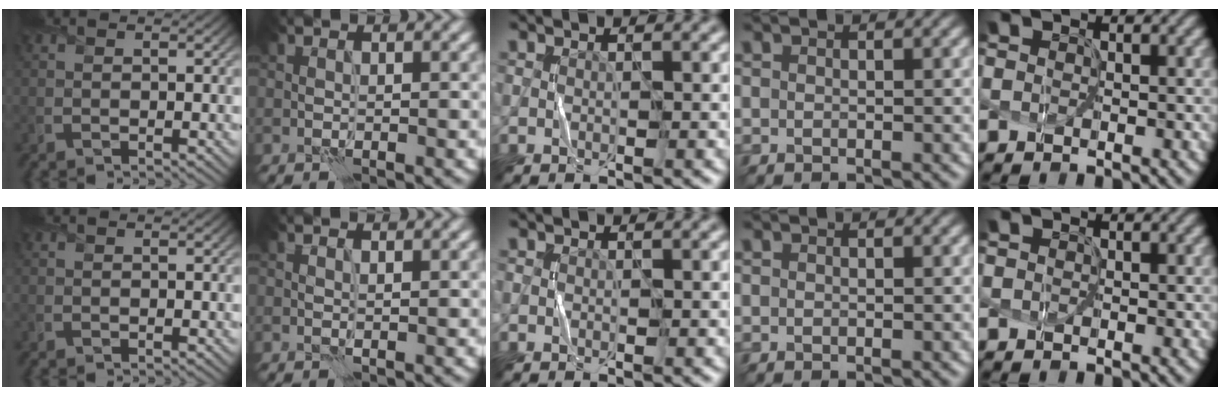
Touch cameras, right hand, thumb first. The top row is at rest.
{"index": {"total": 0.6, "force": [0.3, 0.0, 0.5], "torque": [-0.012, 0.000, 0.004]}}